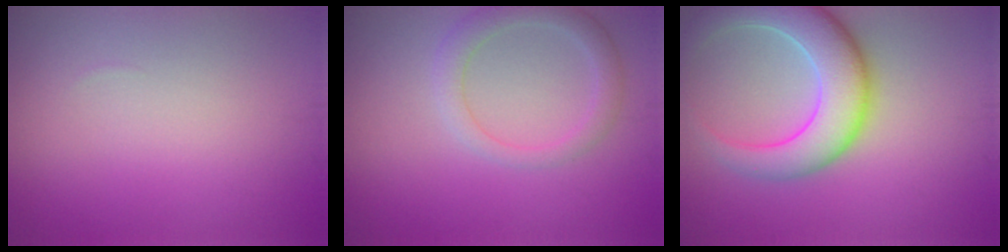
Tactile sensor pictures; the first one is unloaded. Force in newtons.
{"total": 2.6, "press": 2.6, "slide": 0.3}
{"total": 7.2, "press": 7.2, "slide": 0.6}